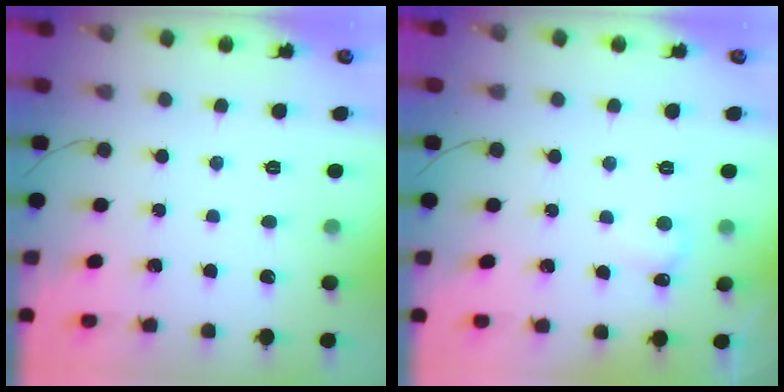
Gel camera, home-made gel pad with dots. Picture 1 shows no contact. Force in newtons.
{"total": 4.8, "press": 4.6, "slide": 1.2}